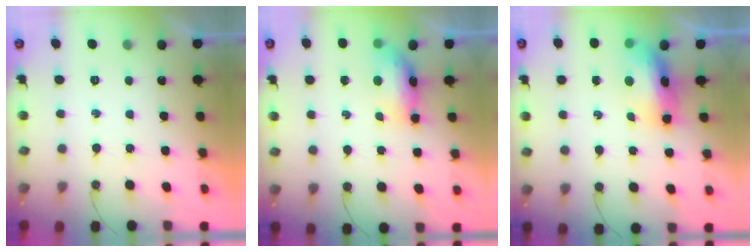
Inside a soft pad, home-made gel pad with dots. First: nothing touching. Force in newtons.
{"total": 13.9, "press": 9.1, "slide": 10.5}
{"total": 9.5, "press": 9.3, "slide": 2.0}